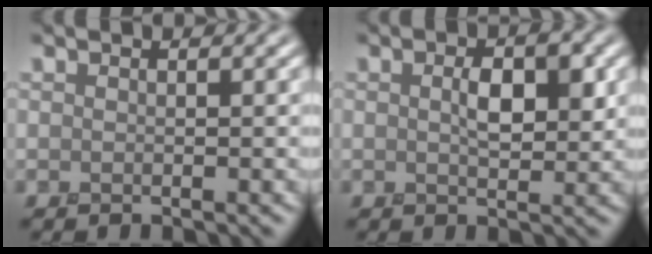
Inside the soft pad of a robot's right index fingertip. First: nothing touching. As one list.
[{"total": 3.3, "force": [0.5, 1.7, 2.8], "torque": [-0.054, -0.001, 0.011]}]